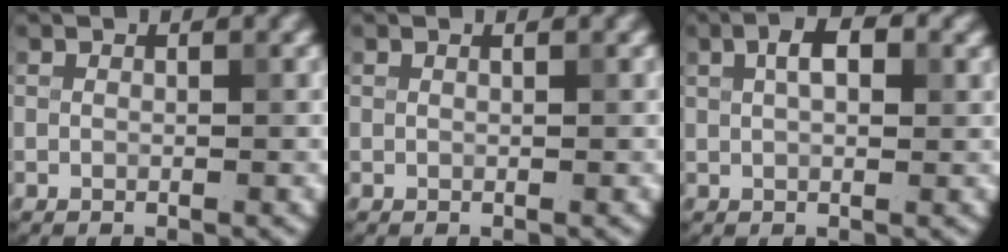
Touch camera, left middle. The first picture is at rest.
{"total": 0.7, "force": [0.5, 0.2, 0.5], "torque": [-0.005, -0.002, -0.001]}
{"total": 3.4, "force": [1.2, 1.6, 2.7], "torque": [-0.049, 0.008, 0.019]}